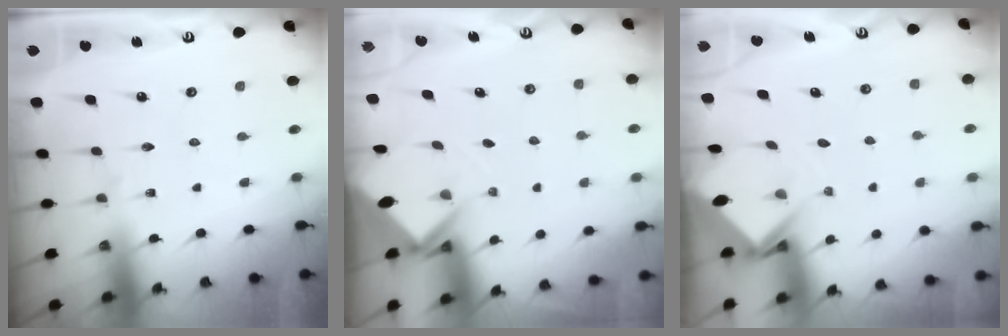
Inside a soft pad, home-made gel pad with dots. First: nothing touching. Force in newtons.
{"total": 2.6, "press": 2.6, "slide": 0.1}
{"total": 3.8, "press": 3.7, "slide": 0.3}